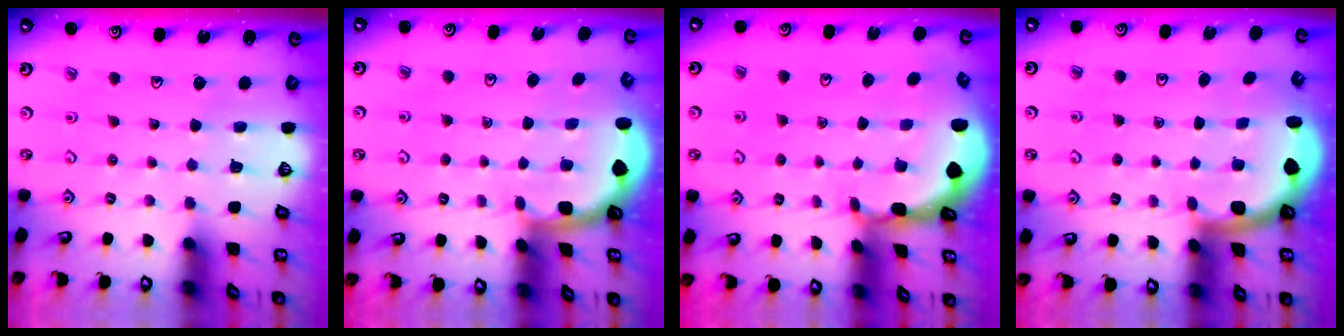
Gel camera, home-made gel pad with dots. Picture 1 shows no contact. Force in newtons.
{"total": 1.9, "press": 1.9, "slide": 0.0}
{"total": 2.6, "press": 2.6, "slide": 0.3}
{"total": 1.6, "press": 1.6, "slide": 0.1}